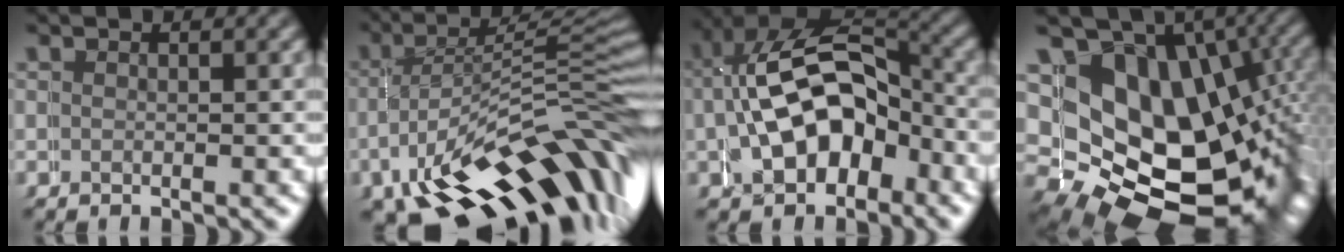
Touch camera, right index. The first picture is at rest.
{"total": 12.9, "force": [-6.2, 6.4, 9.3], "torque": [-0.132, -0.039, -0.072]}
{"total": 9.1, "force": [-1.0, 7.5, 5.1], "torque": [-0.122, -0.026, -0.007]}
{"total": 20.6, "force": [-3.1, 16.2, 12.4], "torque": [-0.221, -0.083, -0.019]}